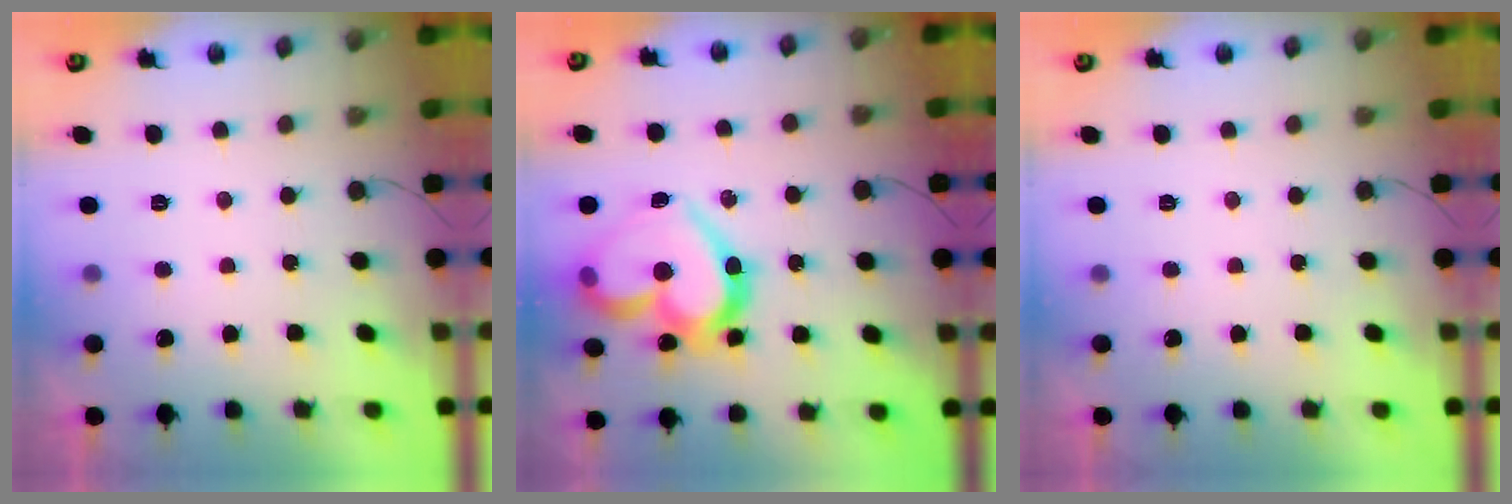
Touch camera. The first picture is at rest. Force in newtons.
{"total": 21.5, "press": 21.5, "slide": 1.8}
{"total": 0.0}